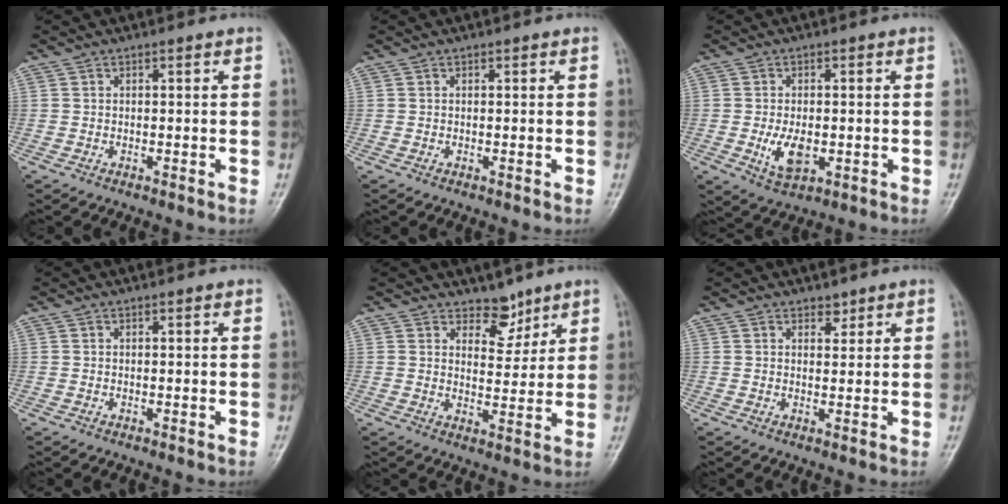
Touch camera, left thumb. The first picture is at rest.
{"total": 0.0}
{"total": 5.6, "force": [-1.1, 3.2, 4.5], "torque": [-0.076, -0.006, -0.015]}
{"total": 0.0}
{"total": 4.9, "force": [3.8, 2.7, 1.4], "torque": [0.007, -0.031, 0.063]}
{"total": 1.8, "force": [1.4, 1.0, 0.5], "torque": [0.007, -0.010, 0.019]}